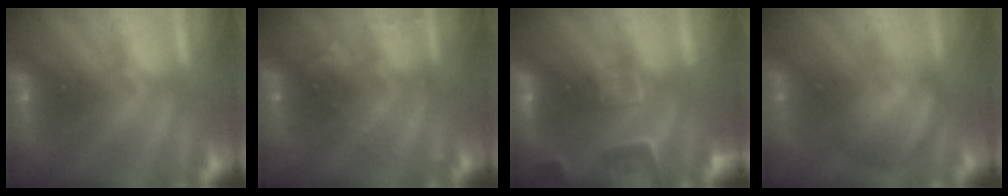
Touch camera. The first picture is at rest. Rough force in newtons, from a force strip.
{"total": 3.0}
{"total": 9.3}
{"total": 2.8}